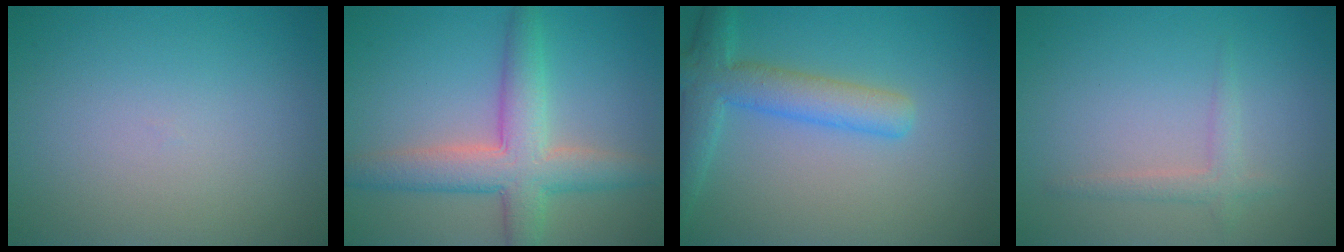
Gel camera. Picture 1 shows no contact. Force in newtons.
{"total": 6.2, "press": 6.2, "slide": 0.2}
{"total": 4.6, "press": 4.6, "slide": 0.2}
{"total": 1.6, "press": 1.6, "slide": 0.1}